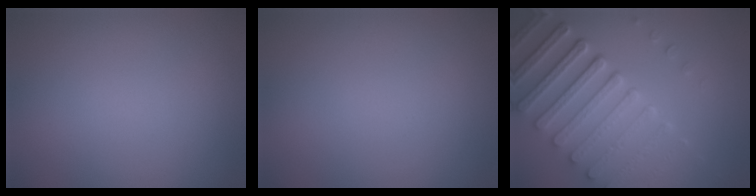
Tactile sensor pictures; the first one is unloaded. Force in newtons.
{"total": 0.0}
{"total": 7.0, "press": 5.5, "slide": 4.4}